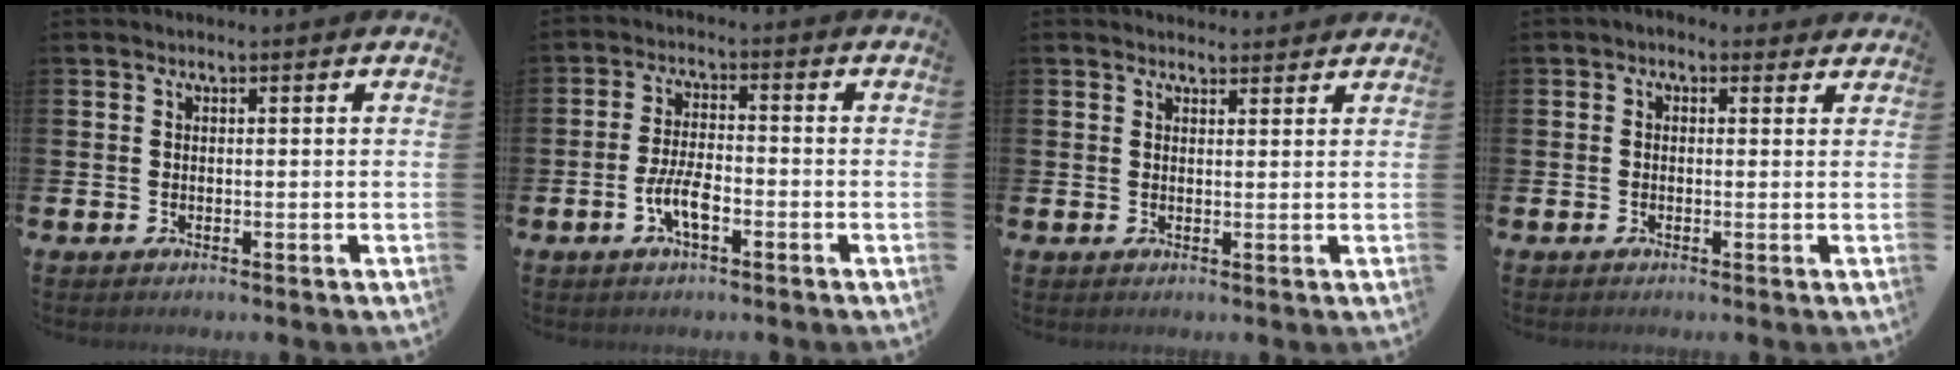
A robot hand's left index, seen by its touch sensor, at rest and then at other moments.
{"total": 4.7, "force": [-1.7, 1.7, 4.1], "torque": [-0.092, 0.002, -0.037]}
{"total": 1.7, "force": [1.6, 0.4, -0.1], "torque": [0.008, -0.008, 0.028]}
{"total": 0.9, "force": [0.2, 0.7, 0.5], "torque": [-0.008, 0.004, 0.001]}